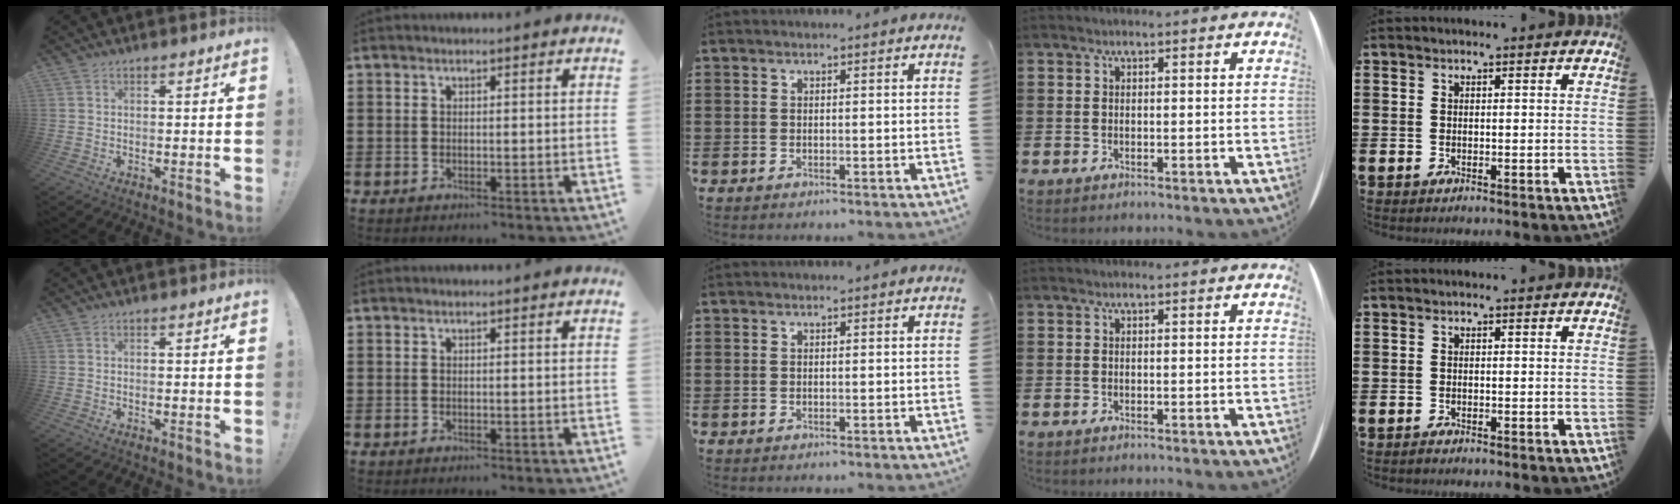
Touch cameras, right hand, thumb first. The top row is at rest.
{}